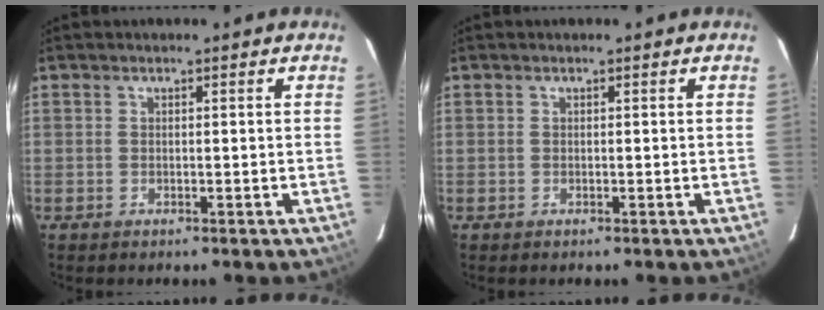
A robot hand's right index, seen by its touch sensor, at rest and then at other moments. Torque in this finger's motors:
{"motor_torque": [0.02, 0.02, 0.00, 0.00]}